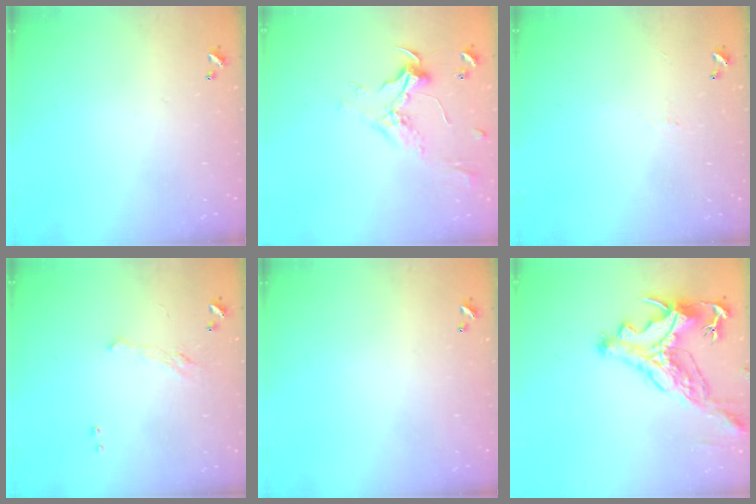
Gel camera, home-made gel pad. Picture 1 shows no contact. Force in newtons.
{"total": 2.4, "press": 2.3, "slide": 0.8}
{"total": 0.0}
{"total": 2.0, "press": 1.9, "slide": 0.7}
{"total": 0.0}
{"total": 3.7, "press": 3.4, "slide": 1.5}